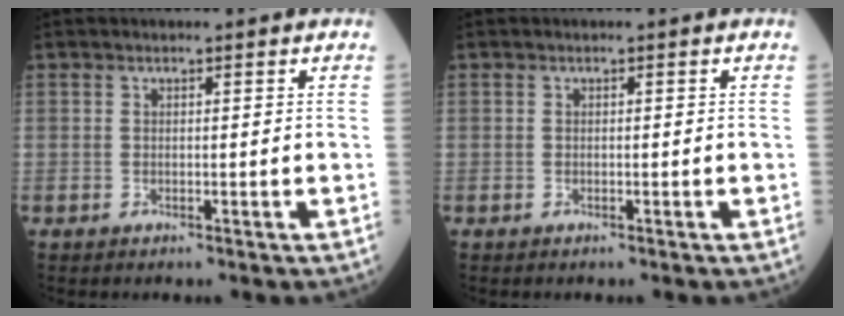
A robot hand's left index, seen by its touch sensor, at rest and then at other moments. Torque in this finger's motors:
{"motor_torque": [0.00, 0.00, 0.00, 0.00]}